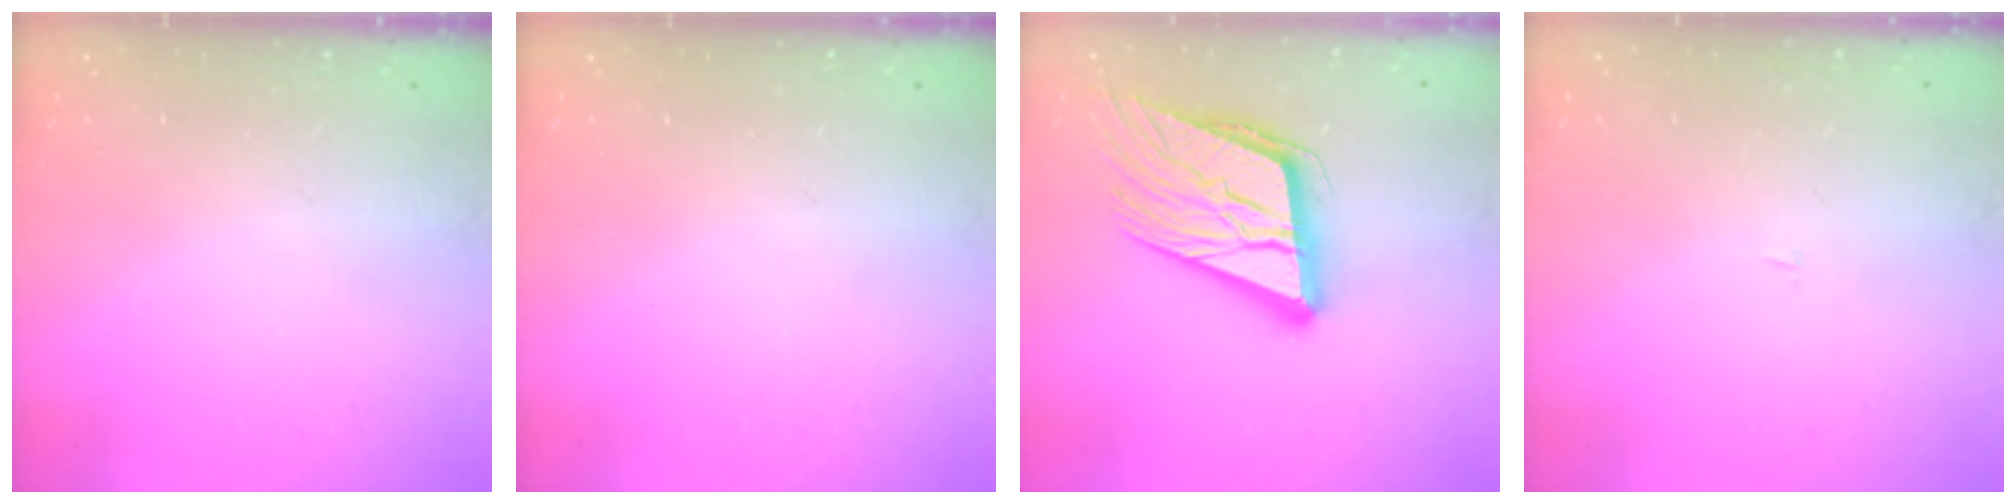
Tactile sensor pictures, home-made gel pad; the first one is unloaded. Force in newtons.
{"total": 0.0}
{"total": 19.0, "press": 18.5, "slide": 4.3}
{"total": 1.6, "press": 1.6, "slide": 0.1}